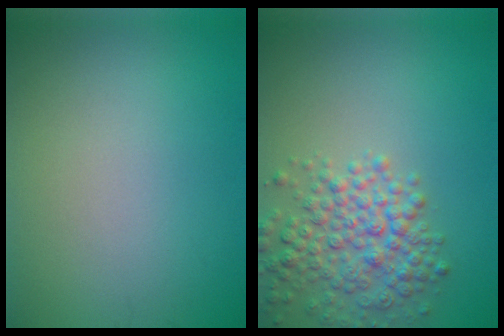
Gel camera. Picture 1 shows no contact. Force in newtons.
{"total": 5.0, "press": 5.0, "slide": 0.2}